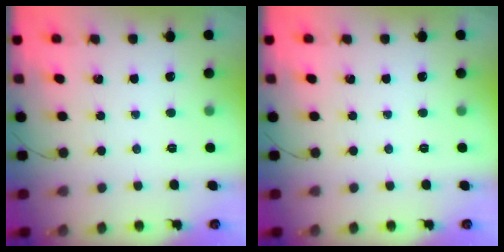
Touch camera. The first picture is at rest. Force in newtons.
{"total": 0.0}